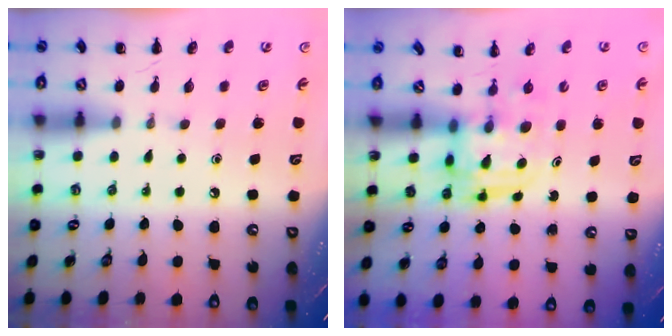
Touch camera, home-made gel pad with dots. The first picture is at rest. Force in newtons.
{"total": 3.0, "press": 3.0, "slide": 0.3}